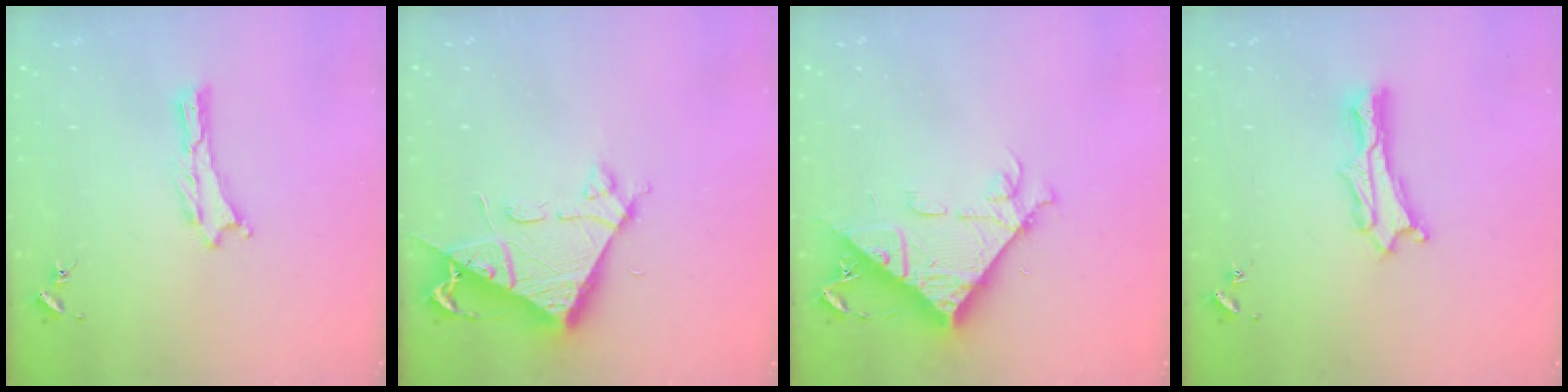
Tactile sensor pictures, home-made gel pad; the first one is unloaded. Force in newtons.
{"total": 7.2, "press": 7.2, "slide": 0.7}
{"total": 9.8, "press": 9.7, "slide": 1.2}
{"total": 1.9, "press": 1.9, "slide": 0.2}